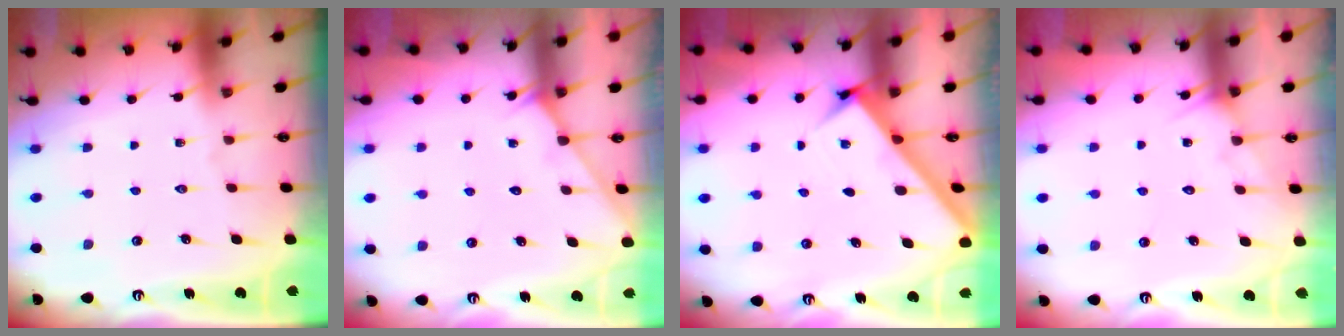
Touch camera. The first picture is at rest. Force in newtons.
{"total": 2.7, "press": 2.7, "slide": 0.2}
{"total": 2.9, "press": 2.9, "slide": 0.0}
{"total": 6.0, "press": 5.9, "slide": 0.5}